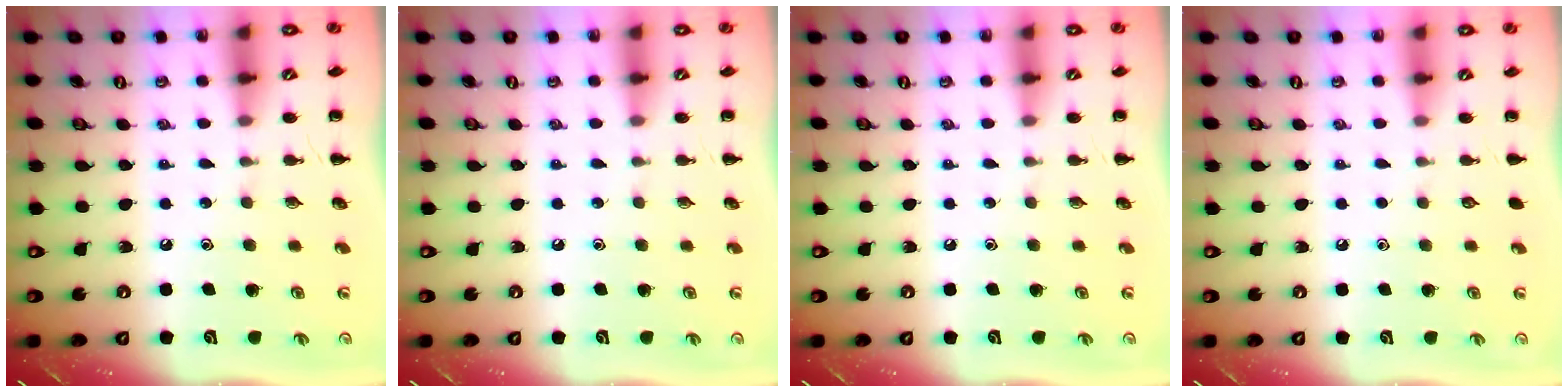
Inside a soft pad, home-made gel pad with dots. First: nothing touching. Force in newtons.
{"total": 0.0}
{"total": 0.0}
{"total": 0.0}